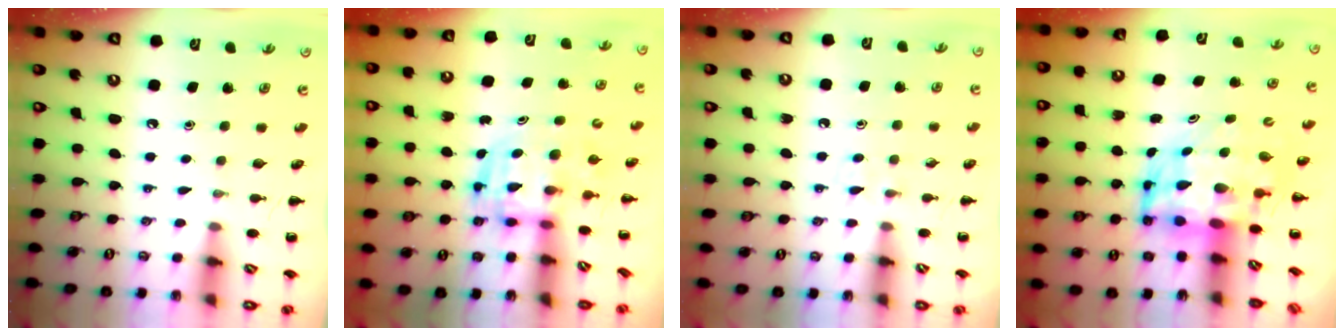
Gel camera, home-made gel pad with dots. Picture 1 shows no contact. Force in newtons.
{"total": 3.2, "press": 3.2, "slide": 0.7}
{"total": 3.1, "press": 2.9, "slide": 1.2}
{"total": 7.3, "press": 7.0, "slide": 2.2}